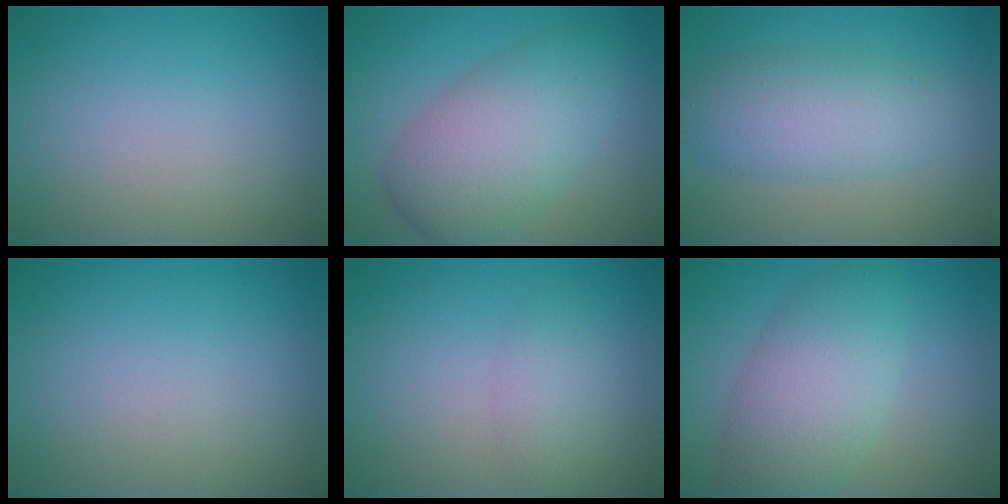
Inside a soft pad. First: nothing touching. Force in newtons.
{"total": 7.1, "press": 7.1, "slide": 0.2}
{"total": 4.9, "press": 4.9, "slide": 0.2}
{"total": 0.0}
{"total": 1.9, "press": 1.9, "slide": 0.1}
{"total": 6.0, "press": 6.0, "slide": 0.1}